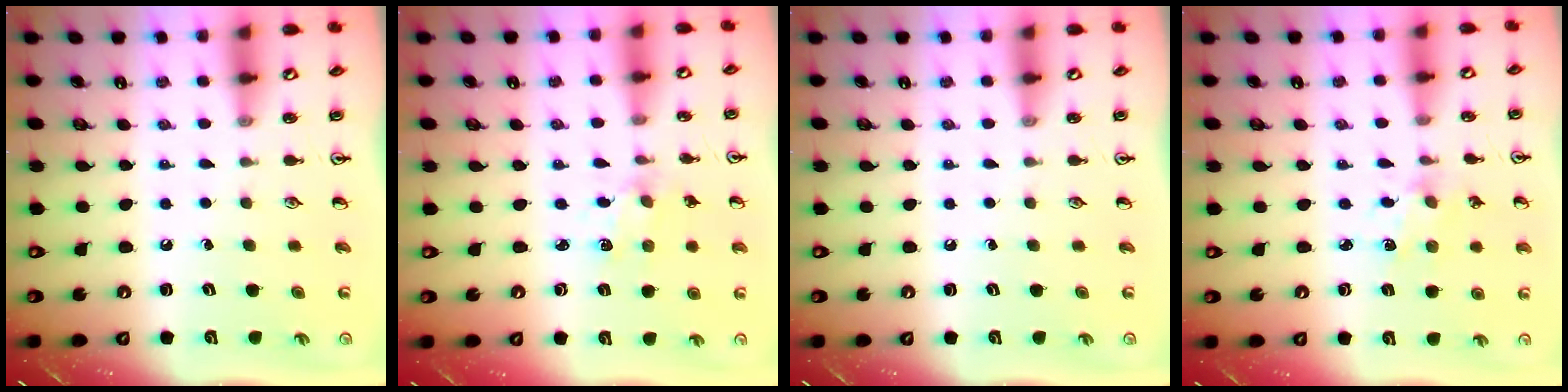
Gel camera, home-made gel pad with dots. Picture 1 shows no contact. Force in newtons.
{"total": 2.1, "press": 2.1, "slide": 0.3}
{"total": 0.0}
{"total": 2.3, "press": 2.3, "slide": 0.3}